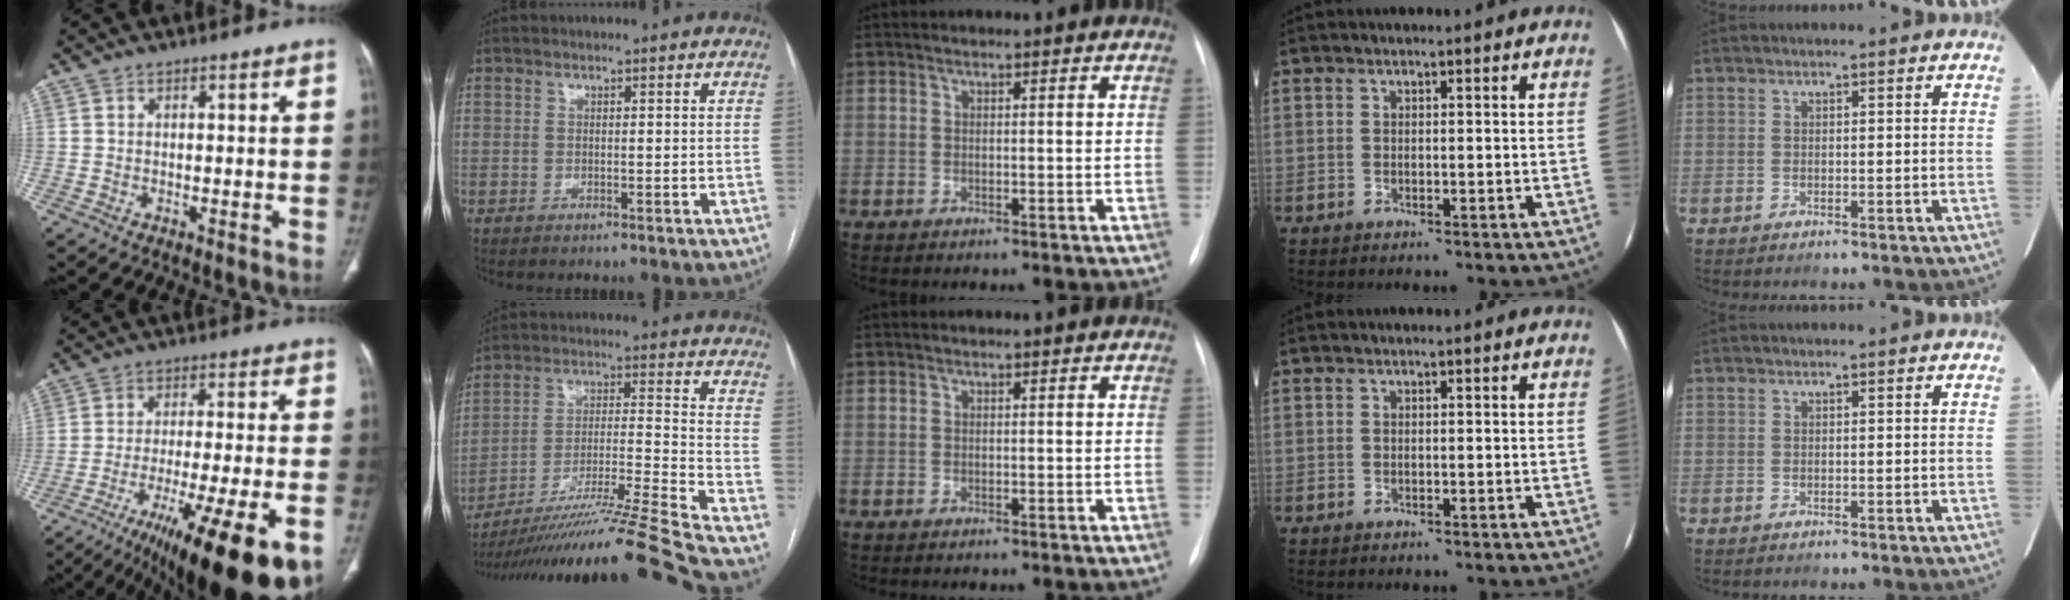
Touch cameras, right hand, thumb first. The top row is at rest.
{"thumb": {"total": 22.5, "force": [-12.8, 3.9, 18.0], "torque": [-0.250, 0.022, -0.196]}, "index": {"total": 21.1, "force": [-17.9, -3.4, 10.6], "torque": [-0.158, -0.022, -0.303]}}